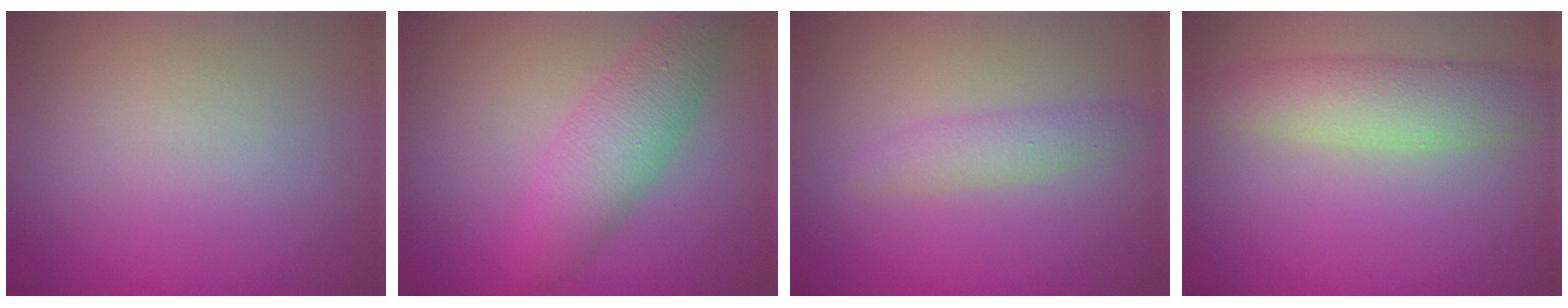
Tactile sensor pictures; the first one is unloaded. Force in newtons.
{"total": 4.9, "press": 4.9, "slide": 0.2}
{"total": 1.9, "press": 1.9, "slide": 0.1}
{"total": 4.1, "press": 4.1, "slide": 0.2}